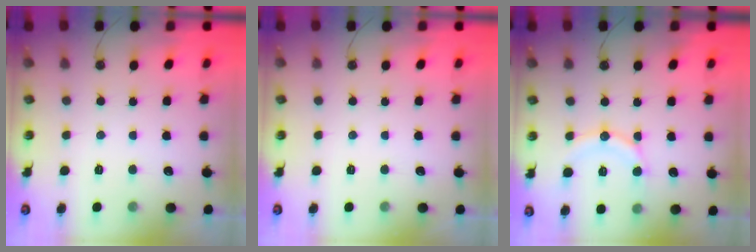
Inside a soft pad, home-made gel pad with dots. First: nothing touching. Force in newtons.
{"total": 0.0}
{"total": 12.0, "press": 11.9, "slide": 1.2}